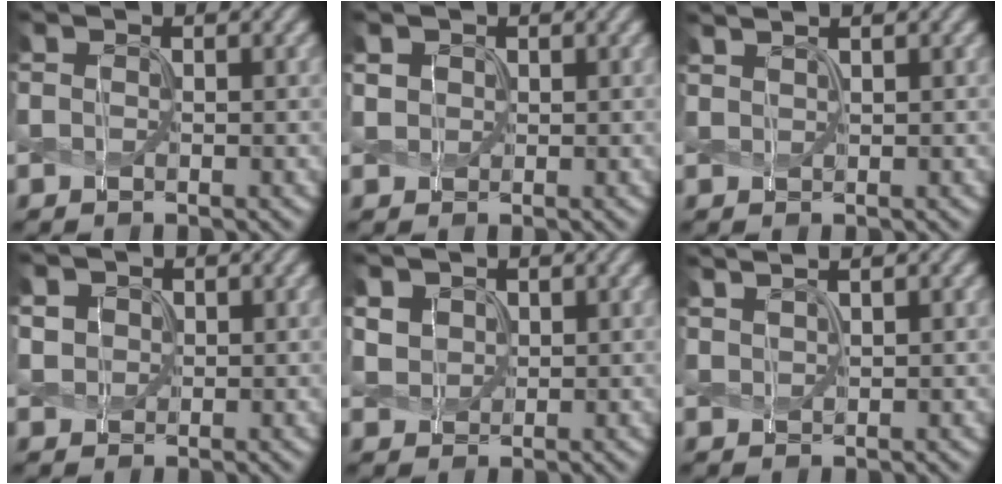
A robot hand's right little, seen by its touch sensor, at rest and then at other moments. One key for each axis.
{"total": 1.1, "fx": 0.5, "fy": 0.9, "fz": 0.2, "tx": -0.009, "ty": -0.001, "tz": 0.015}
{"total": 1.9, "fx": 1.5, "fy": 0.5, "fz": 1.0, "tx": -0.012, "ty": 0.004, "tz": 0.011}
{"total": 1.5, "fx": 0.6, "fy": 1.3, "fz": 0.4, "tx": -0.015, "ty": -0.003, "tz": 0.015}
{"total": 2.1, "fx": 1.3, "fy": 1.5, "fz": 0.8, "tx": -0.031, "ty": -0.006, "tz": 0.032}
{"total": 3.1, "fx": 2.3, "fy": 0.9, "fz": 1.7, "tx": -0.020, "ty": 0.018, "tz": 0.020}